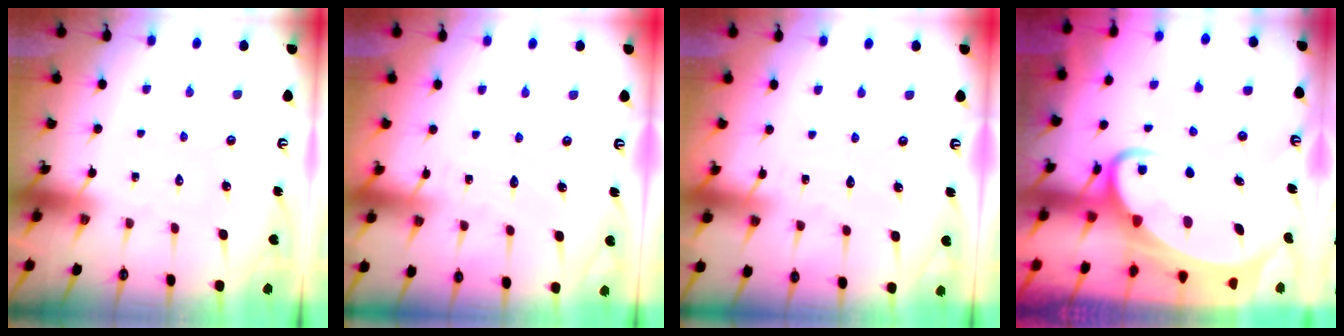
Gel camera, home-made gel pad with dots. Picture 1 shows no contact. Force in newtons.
{"total": 4.0, "press": 4.0, "slide": 0.4}
{"total": 2.5, "press": 2.5, "slide": 0.3}
{"total": 7.5, "press": 7.4, "slide": 0.8}